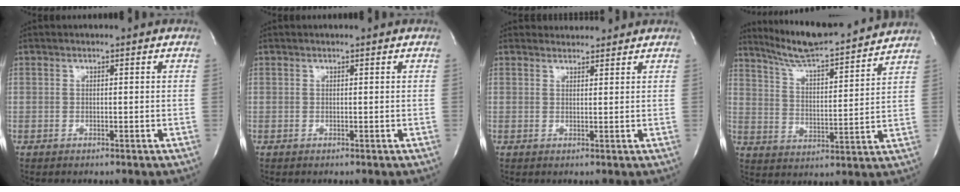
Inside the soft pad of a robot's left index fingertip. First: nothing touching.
{"total": 0.7, "force": [0.7, -0.1, 0.2], "torque": [-0.003, 0.001, 0.011]}
{"total": 2.7, "force": [2.7, 0.5, -0.3], "torque": [-0.004, 0.015, 0.041]}
{"total": 16.7, "force": [15.4, 0.8, 6.4], "torque": [-0.109, 0.004, 0.238]}